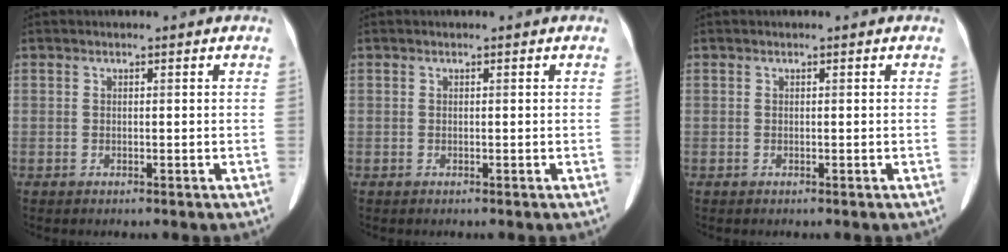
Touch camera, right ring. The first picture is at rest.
{"total": 0.0}
{"total": 0.0}